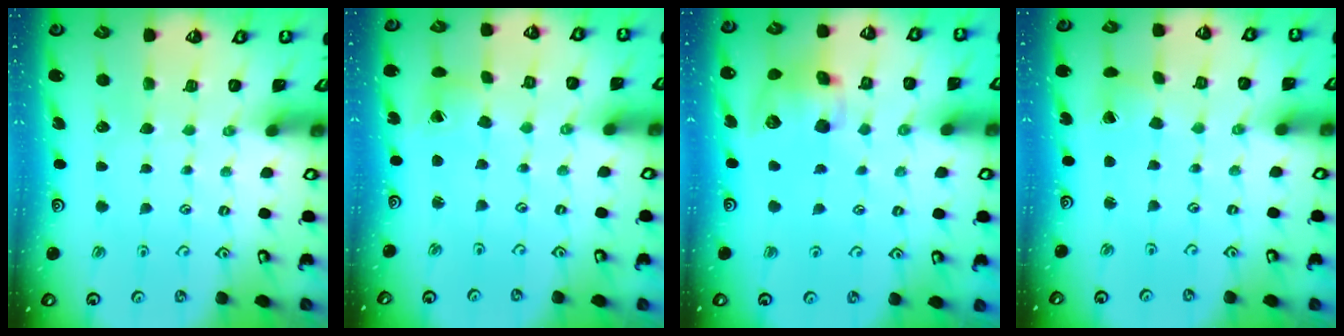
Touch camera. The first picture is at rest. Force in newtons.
{"total": 1.0, "press": 1.0, "slide": 0.1}
{"total": 13.6, "press": 13.4, "slide": 2.4}
{"total": 1.6, "press": 1.6, "slide": 0.1}